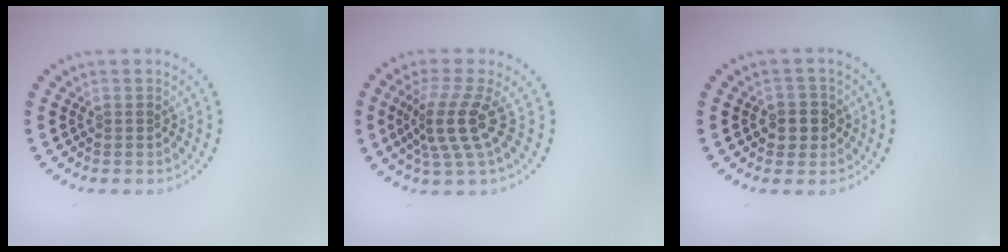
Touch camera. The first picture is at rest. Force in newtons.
{"total": 4.1, "press": 2.9, "slide": 2.9}
{"total": 2.4, "press": 2.3, "slide": 0.9}